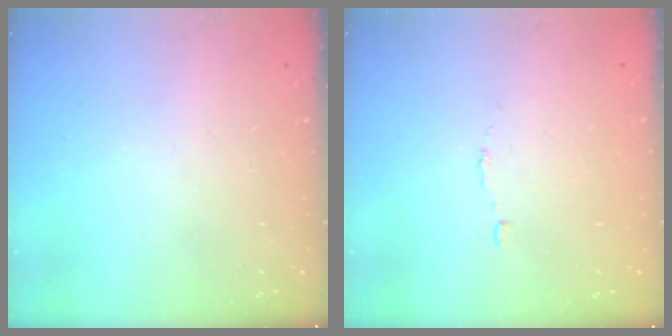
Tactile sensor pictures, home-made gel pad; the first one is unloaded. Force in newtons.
{"total": 1.9, "press": 1.9, "slide": 0.1}